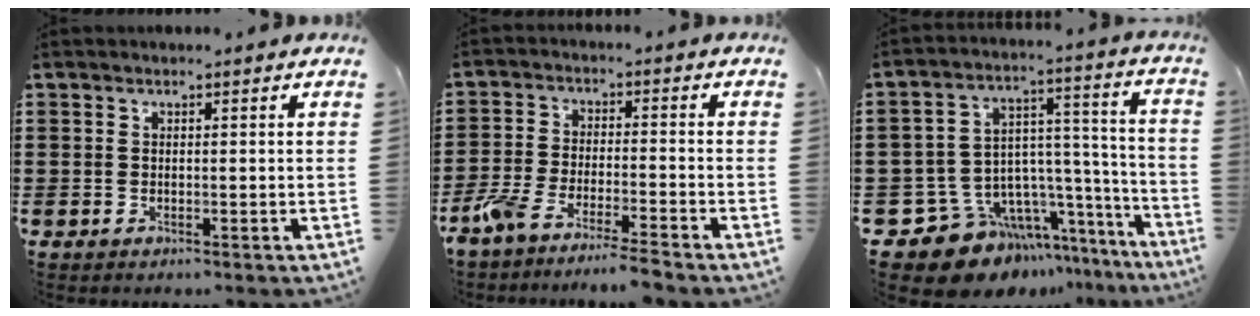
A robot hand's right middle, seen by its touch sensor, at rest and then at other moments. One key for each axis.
{"total": 5.7, "fx": -5.3, "fy": -0.4, "fz": 2.0, "tx": -0.059, "ty": -0.019, "tz": -0.111}
{"total": 11.3, "fx": -9.0, "fy": 6.3, "fz": 2.9, "tx": -0.082, "ty": 0.004, "tz": -0.166}